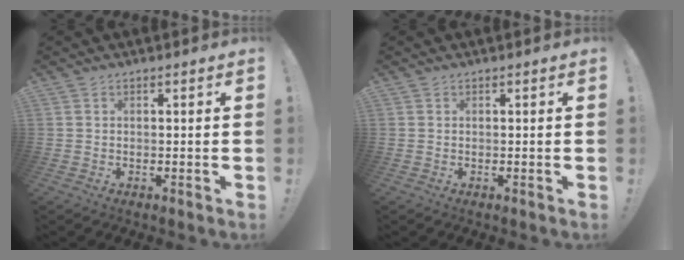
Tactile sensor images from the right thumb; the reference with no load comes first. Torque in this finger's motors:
{"motor_torque": [-0.54, -0.32, -0.24, 0.06, 0.04]}